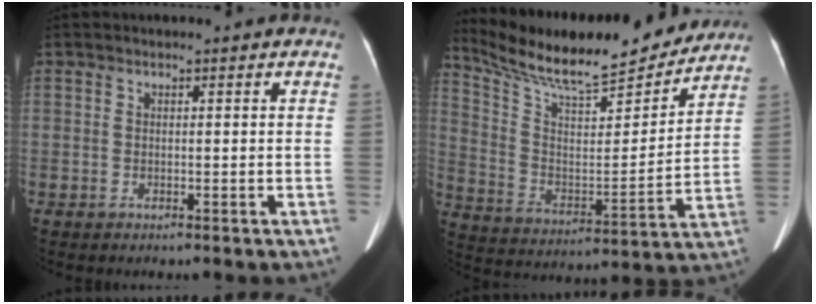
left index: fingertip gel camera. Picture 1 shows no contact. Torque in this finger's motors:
{"motor_torque": [0.89, -1.26, 0.05, 0.06]}